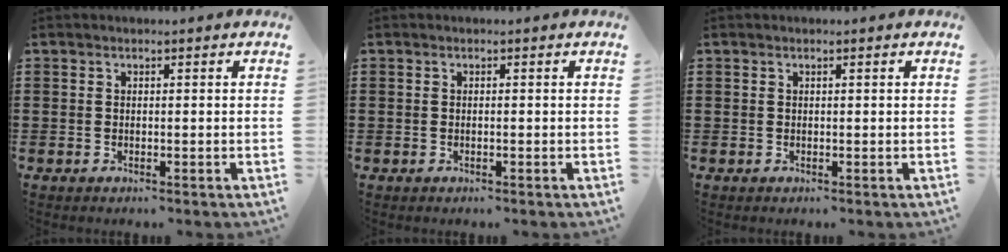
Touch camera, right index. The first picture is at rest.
{"total": 0.0}
{"total": 0.0}